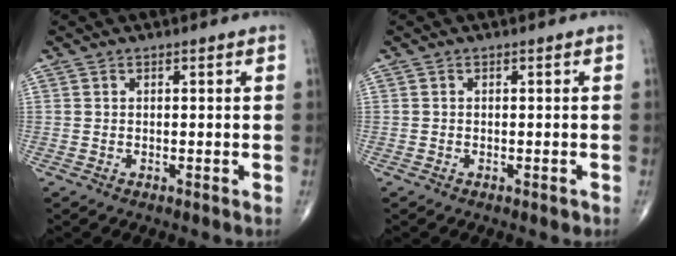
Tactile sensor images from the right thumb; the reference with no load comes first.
{"total": 0.8, "force": [-0.5, 0.4, 0.5], "torque": [-0.006, -0.001, -0.007]}